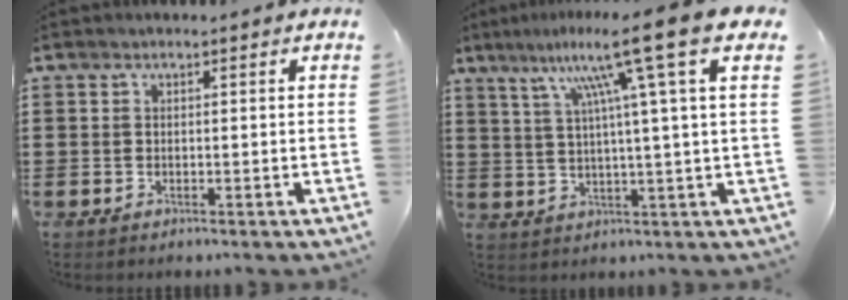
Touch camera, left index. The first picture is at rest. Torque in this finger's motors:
{"motor_torque": [2.14, 0.00, 0.81, 0.21]}